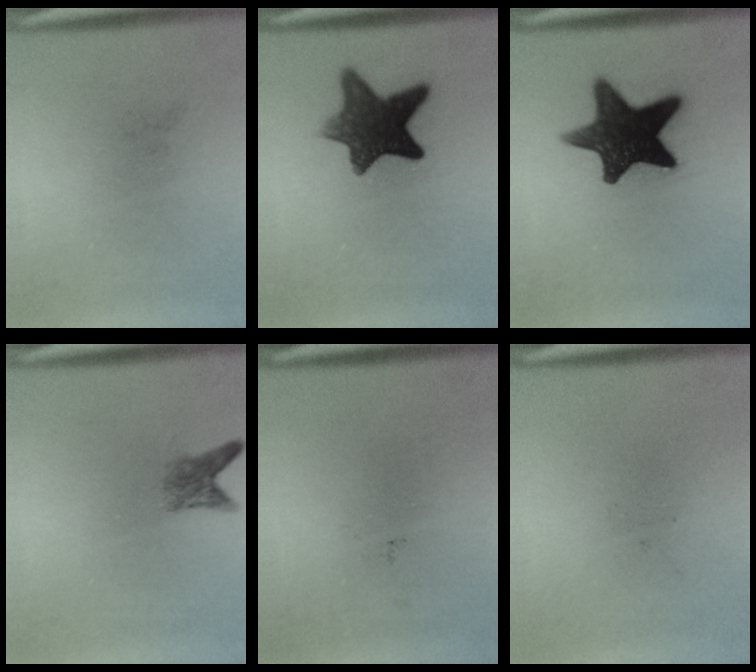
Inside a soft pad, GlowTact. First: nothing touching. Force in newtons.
{"total": 10.3}
{"total": 14.9}
{"total": 2.3}
{"total": 0.0}
{"total": 0.0}